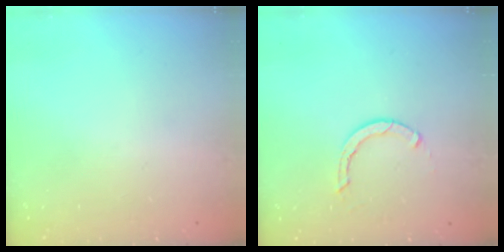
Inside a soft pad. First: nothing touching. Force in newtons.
{"total": 2.3, "press": 2.3, "slide": 0.1}